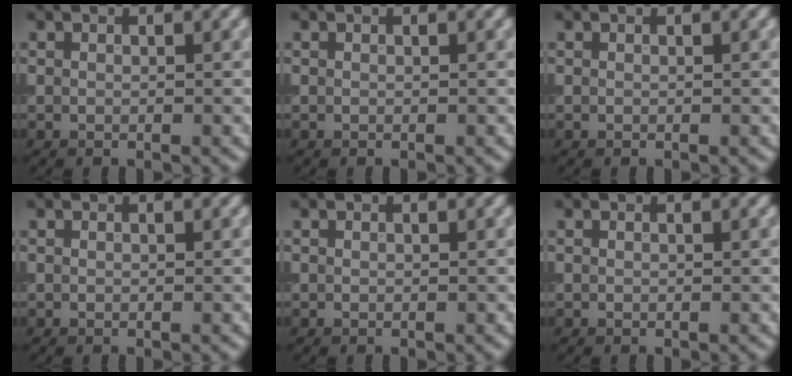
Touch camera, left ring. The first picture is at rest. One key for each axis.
{"total": 0.0}
{"total": 0.0}
{"total": 0.0}
{"total": 0.0}
{"total": 0.0}